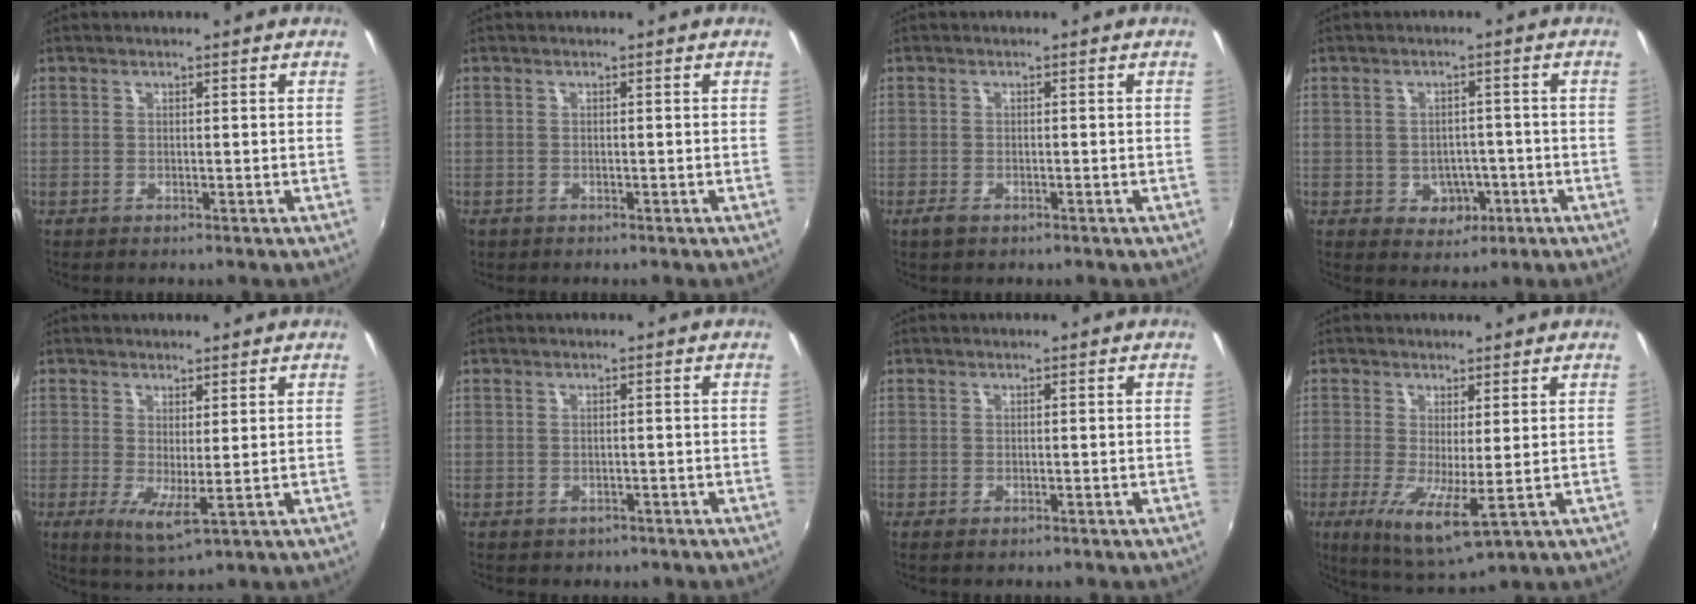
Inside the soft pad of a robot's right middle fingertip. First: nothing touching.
{"total": 1.0, "force": [-0.7, 0.8, 0.2], "torque": [-0.008, -0.004, -0.010]}
{"total": 2.1, "force": [-1.4, 1.0, 1.2], "torque": [-0.026, -0.006, -0.025]}
{"total": 5.0, "force": [-1.6, 4.4, 1.9], "torque": [-0.043, 0.006, -0.008]}
{"total": 4.6, "force": [0.2, 0.9, 4.6], "torque": [-0.081, -0.018, 0.006]}
{"total": 1.8, "force": [-0.8, 1.6, 0.4], "torque": [-0.010, -0.003, -0.007]}
{"total": 0.7, "force": [-0.5, 0.3, 0.5], "torque": [-0.009, -0.005, -0.008]}
{"total": 7.4, "force": [-0.7, 1.4, 7.3], "torque": [-0.141, -0.026, -0.012]}